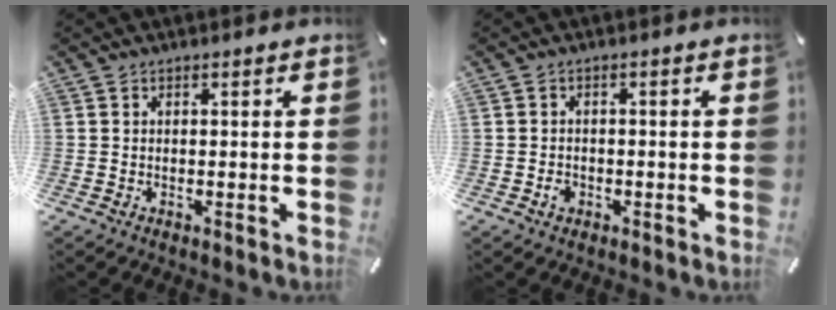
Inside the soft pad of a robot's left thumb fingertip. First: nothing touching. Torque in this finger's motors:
{"motor_torque": [0.17, 0.12, 0.09, 0.11, 0.00]}